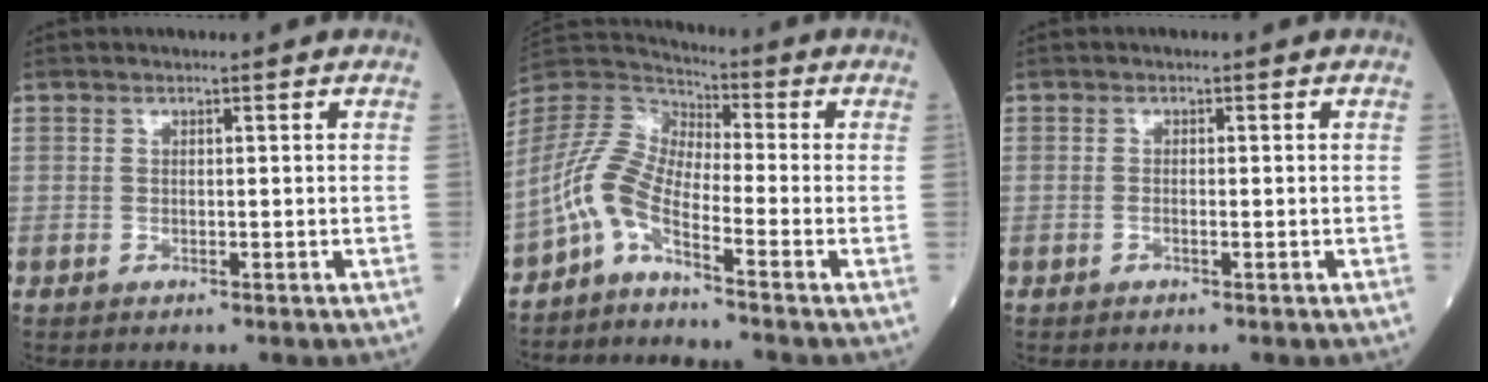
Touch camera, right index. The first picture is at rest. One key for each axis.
{"total": 7.1, "fx": -4.5, "fy": 1.7, "fz": 5.3, "tx": -0.128, "ty": 0.014, "tz": -0.100}
{"total": 0.5, "fx": -0.2, "fy": 0.1, "fz": 0.4, "tx": -0.010, "ty": 0.001, "tz": -0.003}